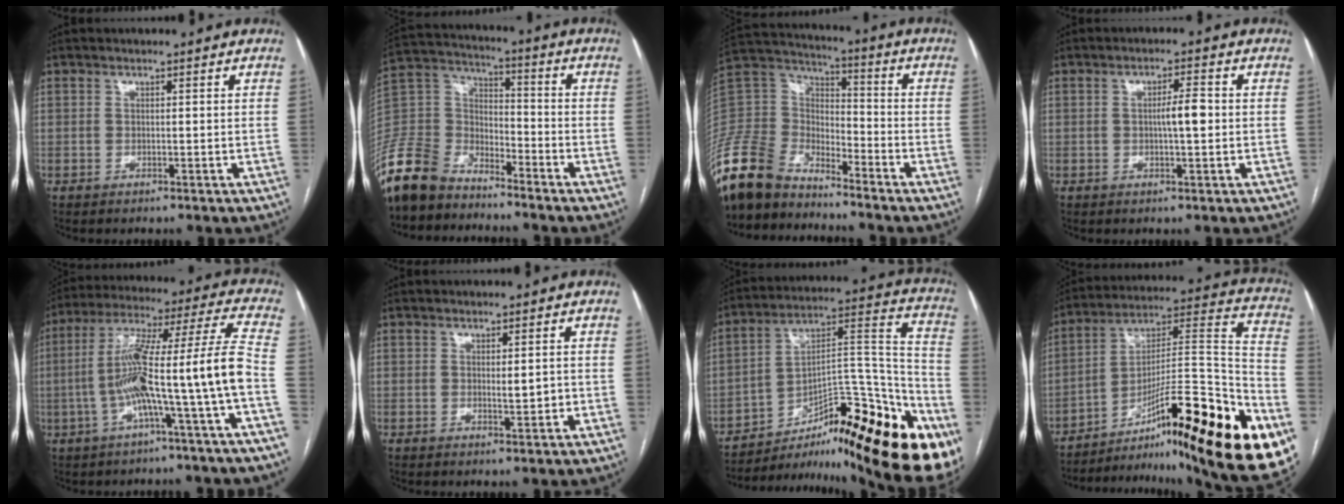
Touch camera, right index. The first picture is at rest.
{"total": 14.1, "force": [-12.0, 6.2, 3.8], "torque": [-0.088, 0.022, -0.239]}
{"total": 17.5, "force": [-15.2, 6.7, 5.4], "torque": [-0.128, 0.029, -0.293]}
{"total": 3.7, "force": [-0.1, 0.5, 3.6], "torque": [-0.059, 0.003, -0.003]}
{"total": 15.9, "force": [-4.2, -1.1, 15.2], "torque": [-0.266, 0.027, -0.075]}
{"total": 2.2, "force": [-0.2, 0.5, 2.1], "torque": [-0.034, -0.002, -0.001]}
{"total": 29.8, "force": [-19.5, 5.2, 21.9], "torque": [-0.242, 0.018, -0.285]}
{"total": 33.8, "force": [-19.1, 4.0, 27.7], "torque": [-0.318, 0.011, -0.284]}